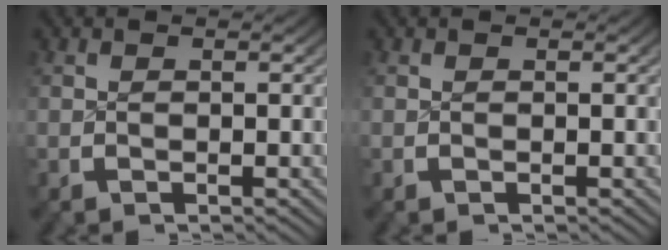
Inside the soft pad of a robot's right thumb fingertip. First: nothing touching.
{"total": 0.0}